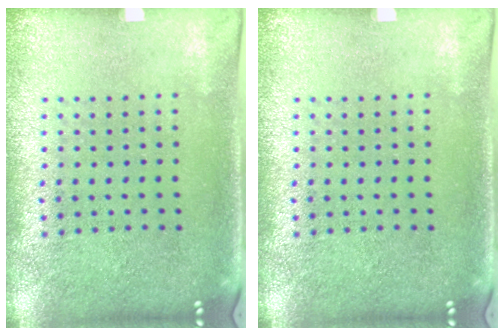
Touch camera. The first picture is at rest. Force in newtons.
{"total": 0.0}